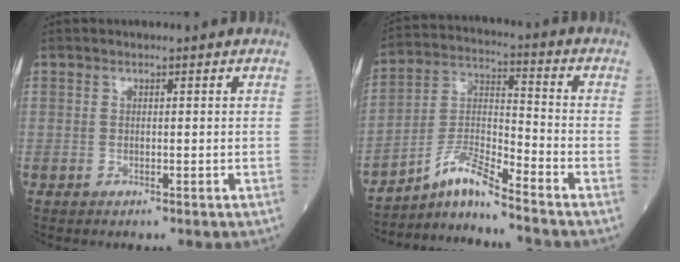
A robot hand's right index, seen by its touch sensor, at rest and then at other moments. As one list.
[{"total": 7.7, "force": [-6.7, -0.5, 3.8], "torque": [-0.087, 0.002, -0.122]}]